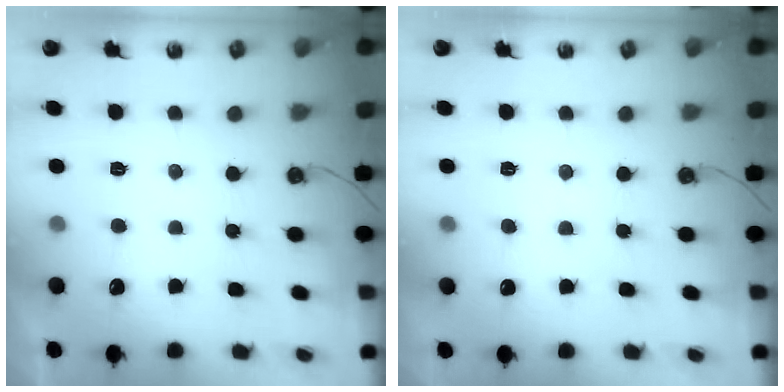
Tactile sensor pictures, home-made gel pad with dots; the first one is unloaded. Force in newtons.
{"total": 3.0, "press": 2.9, "slide": 0.4}